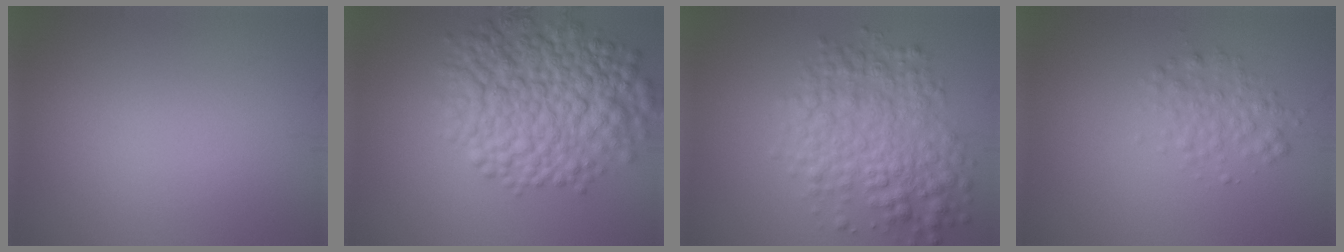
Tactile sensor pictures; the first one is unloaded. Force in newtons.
{"total": 9.8, "press": 9.8, "slide": 0.2}
{"total": 6.3, "press": 6.3, "slide": 0.1}
{"total": 2.2, "press": 2.2, "slide": 0.0}